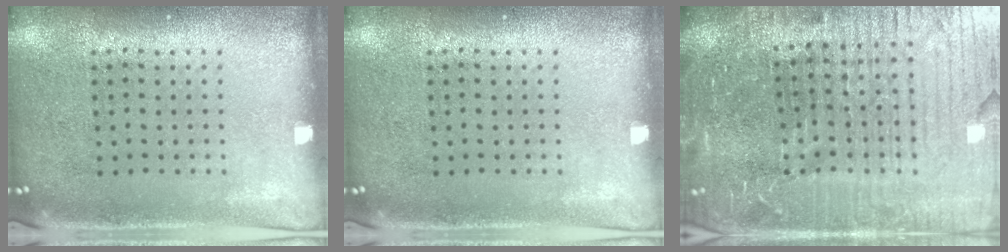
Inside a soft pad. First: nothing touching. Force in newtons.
{"total": 0.0}
{"total": 6.8, "press": 5.9, "slide": 3.3}